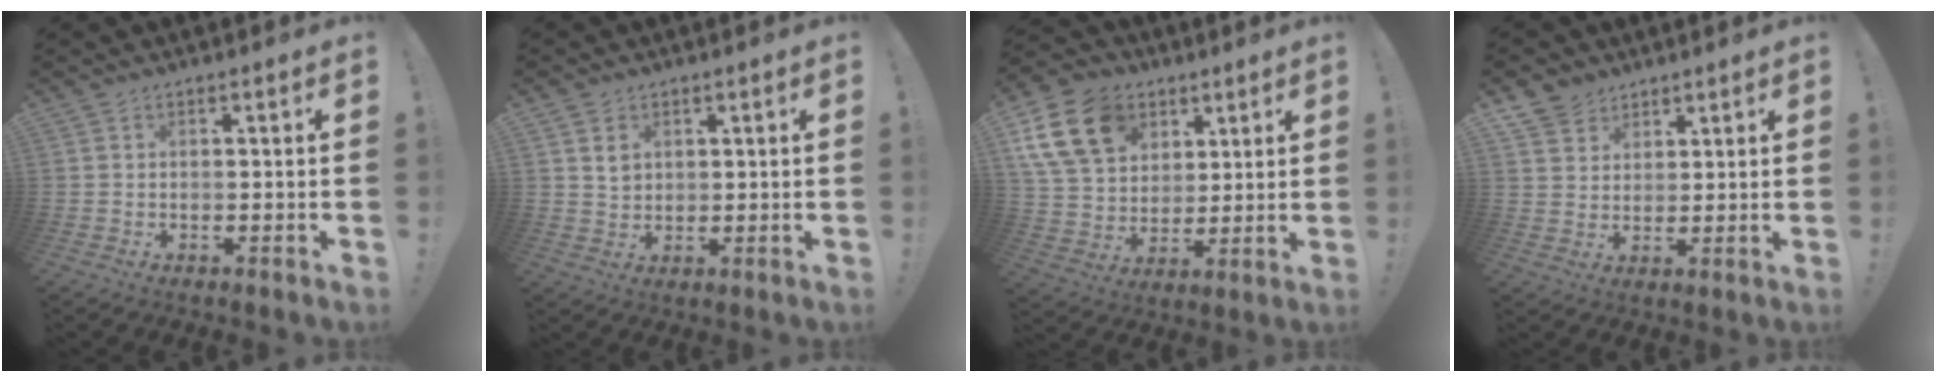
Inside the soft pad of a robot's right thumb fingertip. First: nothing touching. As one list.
[{"total": 3.8, "force": [1.7, 3.1, 1.3], "torque": [-0.011, -0.009, 0.029]}, {"total": 18.4, "force": [8.2, 13.7, 9.0], "torque": [-0.159, -0.027, 0.163]}, {"total": 6.3, "force": [4.5, 4.3, 0.3], "torque": [-0.003, -0.033, 0.089]}]